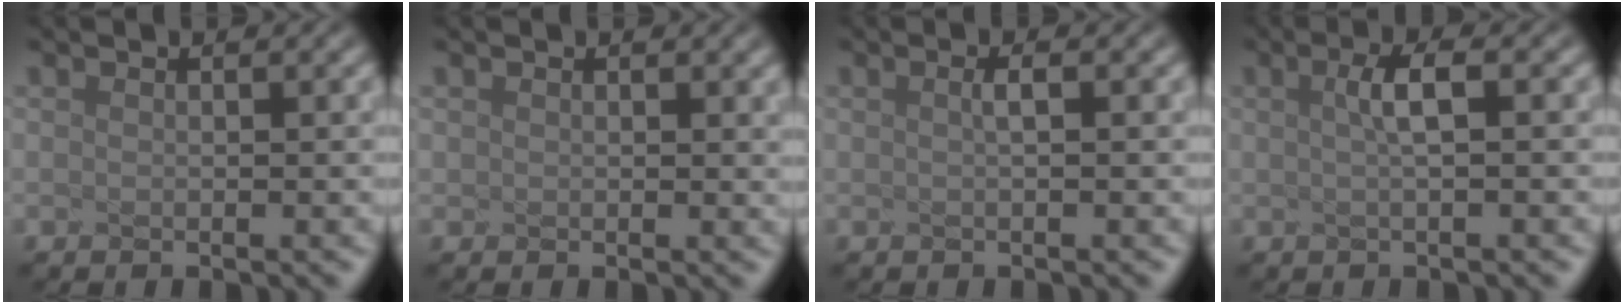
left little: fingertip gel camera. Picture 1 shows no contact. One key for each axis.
{"total": 0.7, "fx": 0.5, "fy": -0.3, "fz": -0.2, "tx": -0.006, "ty": -0.004, "tz": 0.029}
{"total": 1.3, "fx": -1.1, "fy": -0.7, "fz": 0.0, "tx": -0.025, "ty": -0.006, "tz": 0.012}
{"total": 1.7, "fx": -1.0, "fy": -0.5, "fz": 1.2, "tx": -0.045, "ty": -0.002, "tz": 0.018}